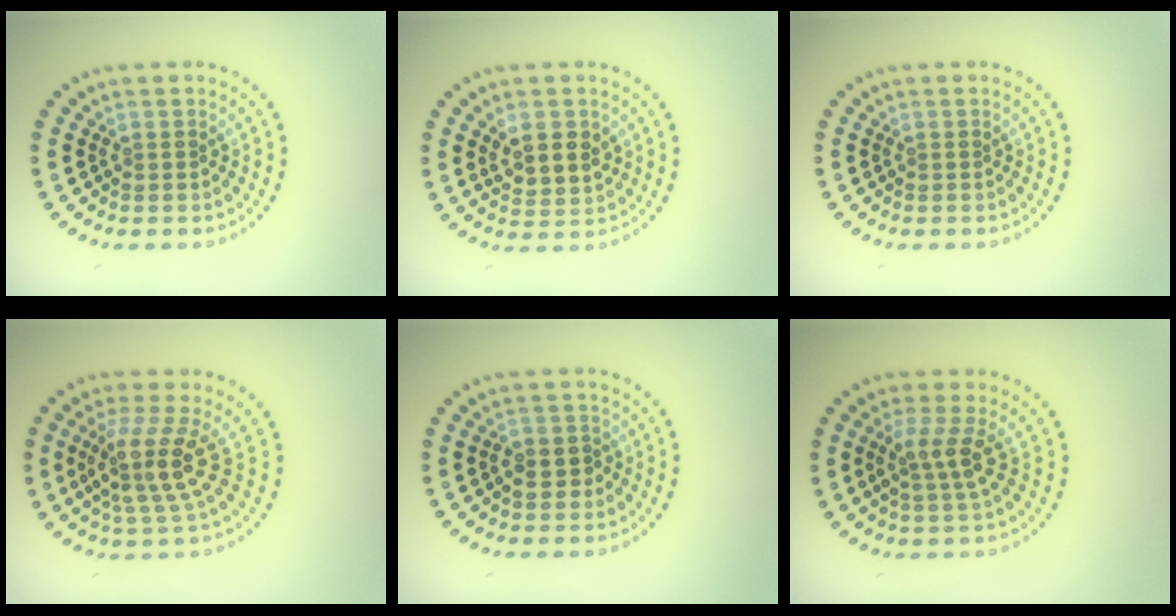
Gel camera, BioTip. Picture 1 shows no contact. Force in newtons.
{"total": 3.0, "press": 2.9, "slide": 0.9}
{"total": 0.0}
{"total": 4.2, "press": 3.1, "slide": 2.7}
{"total": 2.3, "press": 2.2, "slide": 0.7}
{"total": 2.6, "press": 2.0, "slide": 1.7}